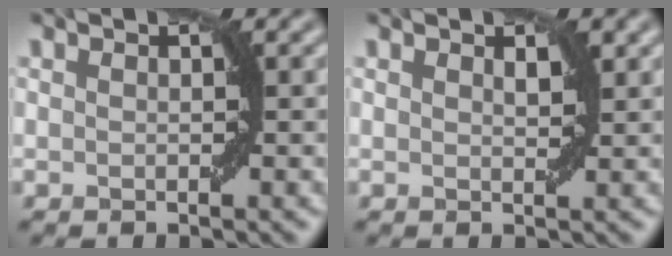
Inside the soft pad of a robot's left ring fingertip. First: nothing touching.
{"total": 1.0, "force": [0.7, 0.3, 0.7], "torque": [-0.011, -0.002, 0.014]}